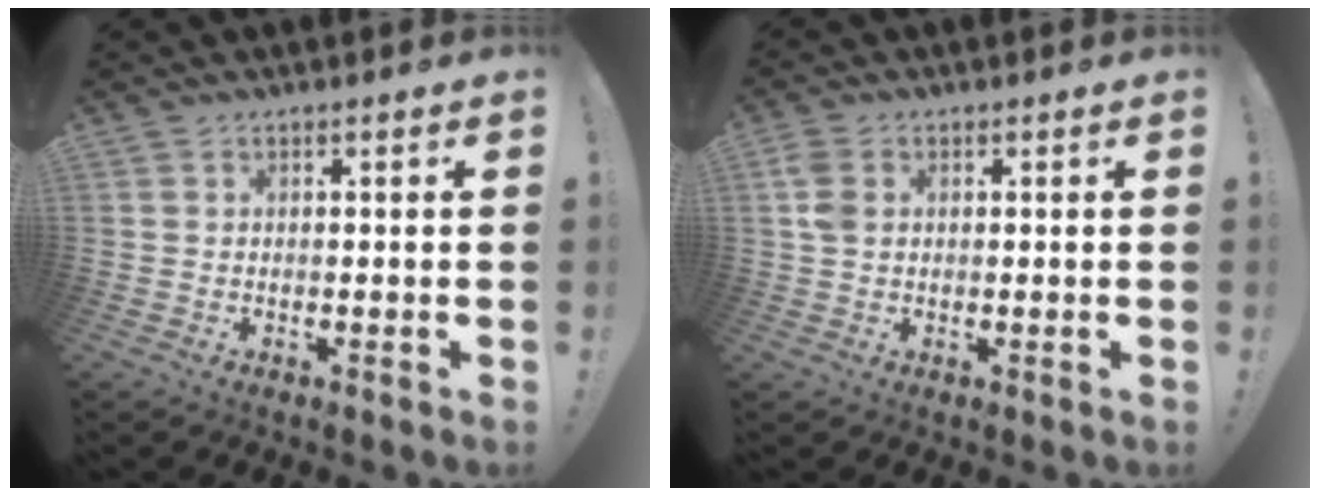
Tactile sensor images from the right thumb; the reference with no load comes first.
{"total": 4.6, "force": [1.3, 3.1, 3.1], "torque": [-0.070, 0.001, 0.024]}